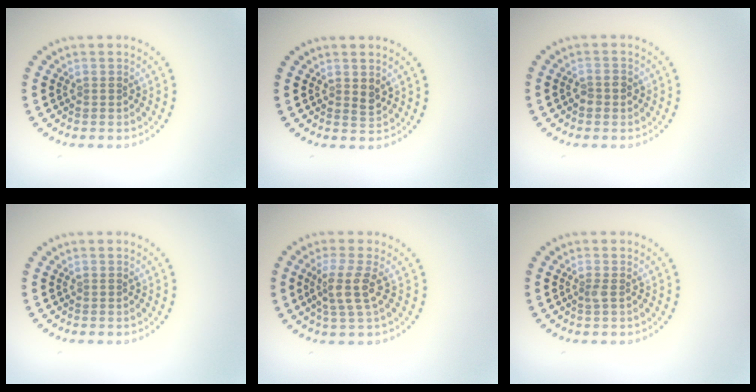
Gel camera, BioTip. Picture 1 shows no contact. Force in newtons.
{"total": 1.0, "press": 0.9, "slide": 0.4}
{"total": 1.3, "press": 1.3, "slide": 0.3}
{"total": 0.0}
{"total": 3.0, "press": 2.3, "slide": 1.9}
{"total": 0.7, "press": 0.6, "slide": 0.3}